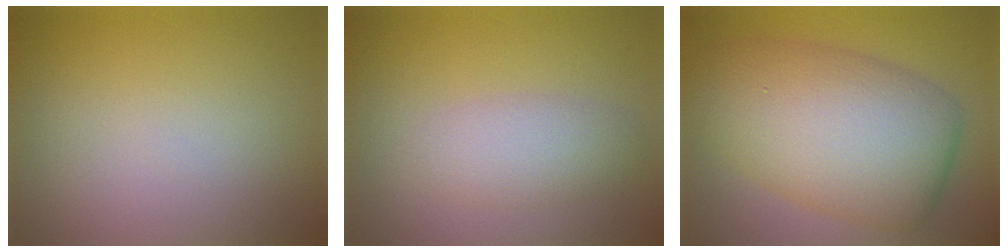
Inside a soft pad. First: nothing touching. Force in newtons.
{"total": 2.9, "press": 2.9, "slide": 0.2}
{"total": 9.9, "press": 9.9, "slide": 0.1}